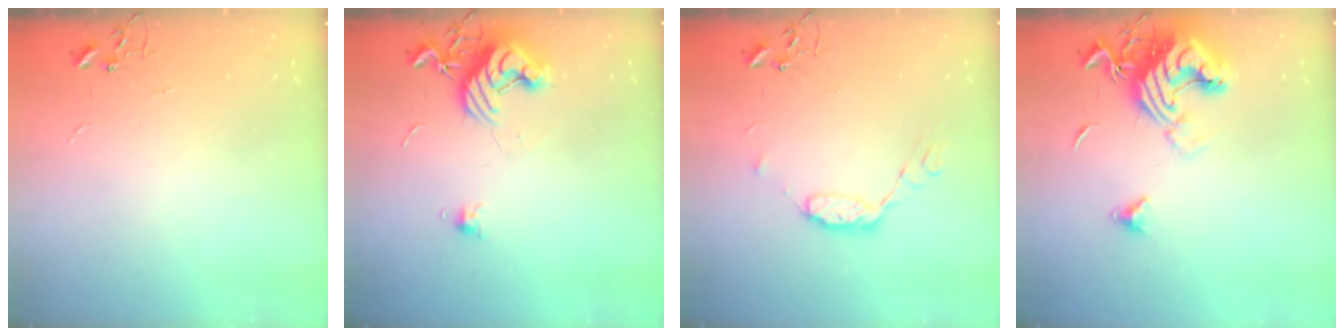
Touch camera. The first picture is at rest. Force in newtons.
{"total": 11.4, "press": 11.3, "slide": 1.2}
{"total": 9.1, "press": 9.1, "slide": 0.6}
{"total": 16.2, "press": 16.1, "slide": 2.0}